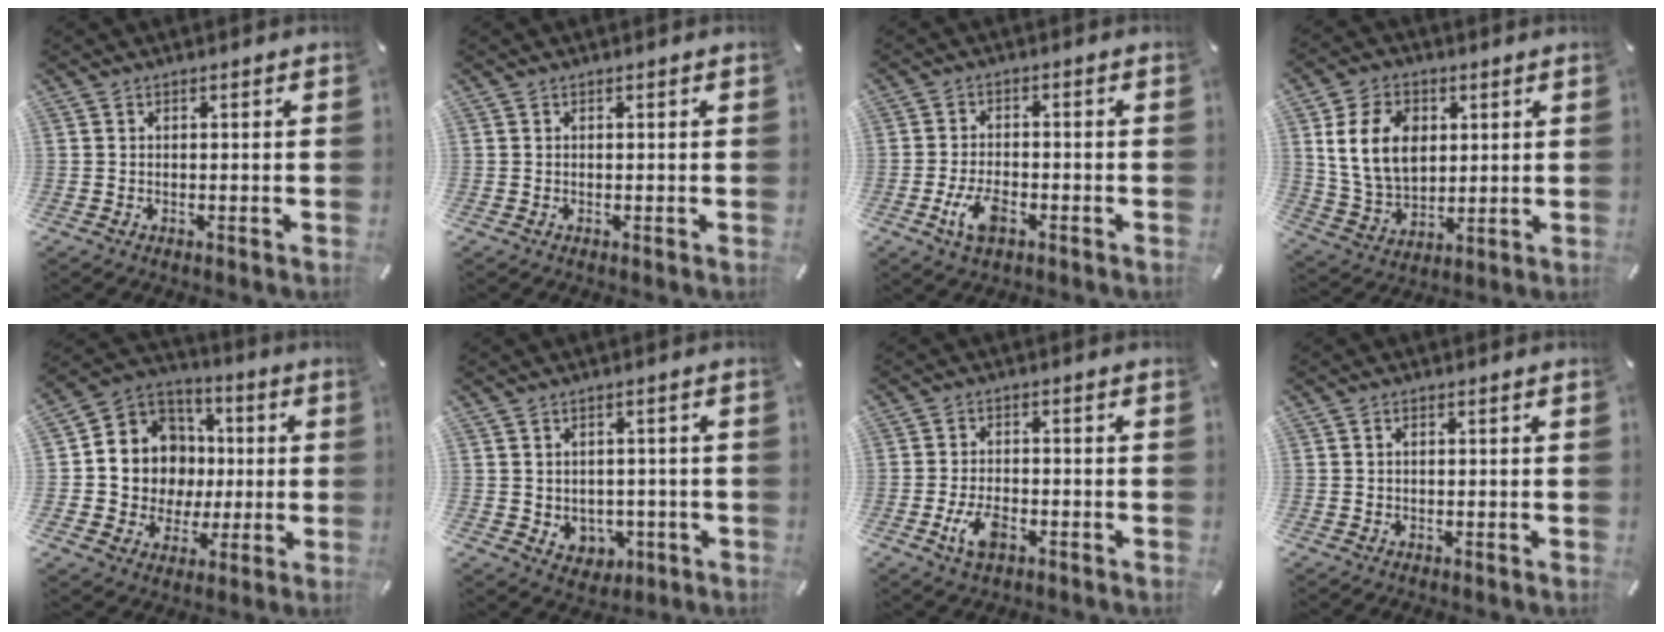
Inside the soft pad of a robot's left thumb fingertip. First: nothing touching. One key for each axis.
{"total": 0.0}
{"total": 6.5, "fx": -2.8, "fy": 3.4, "fz": 4.8, "tx": -0.107, "ty": 0.006, "tz": -0.053}
{"total": 12.8, "fx": 3.2, "fy": 9.6, "fz": 7.9, "tx": -0.160, "ty": 0.002, "tz": 0.057}
{"total": 12.3, "fx": 0.5, "fy": 12.1, "fz": 2.2, "tx": -0.045, "ty": -0.025, "tz": 0.025}
{"total": 4.4, "fx": 0.7, "fy": 4.2, "fz": 0.8, "tx": -0.009, "ty": -0.005, "tz": 0.013}
{"total": 5.9, "fx": -2.5, "fy": 3.2, "fz": 4.3, "tx": -0.101, "ty": 0.004, "tz": -0.049}
{"total": 0.9, "fx": 0.2, "fy": 0.5, "fz": 0.7, "tx": -0.015, "ty": 0.004, "tz": 0.002}